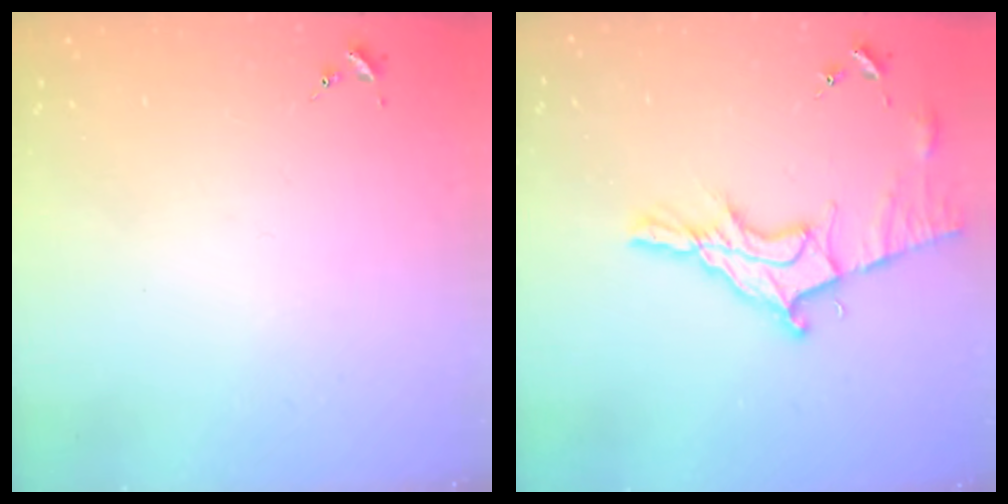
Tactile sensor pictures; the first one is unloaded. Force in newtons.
{"total": 13.5, "press": 13.4, "slide": 1.3}